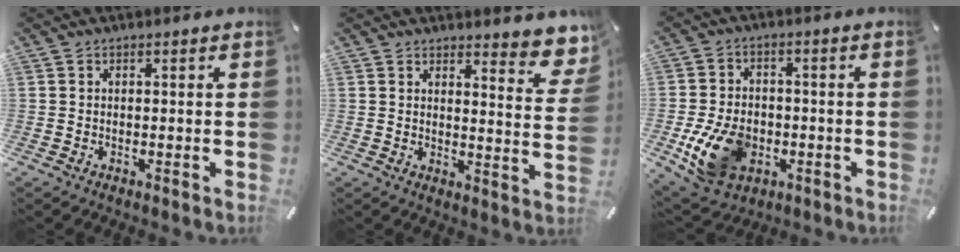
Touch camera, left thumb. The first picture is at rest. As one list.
[{"total": 7.7, "force": [6.1, 2.9, 3.8], "torque": [-0.035, -0.053, 0.104]}, {"total": 13.2, "force": [-3.7, 9.6, 8.3], "torque": [-0.180, 0.009, -0.062]}]